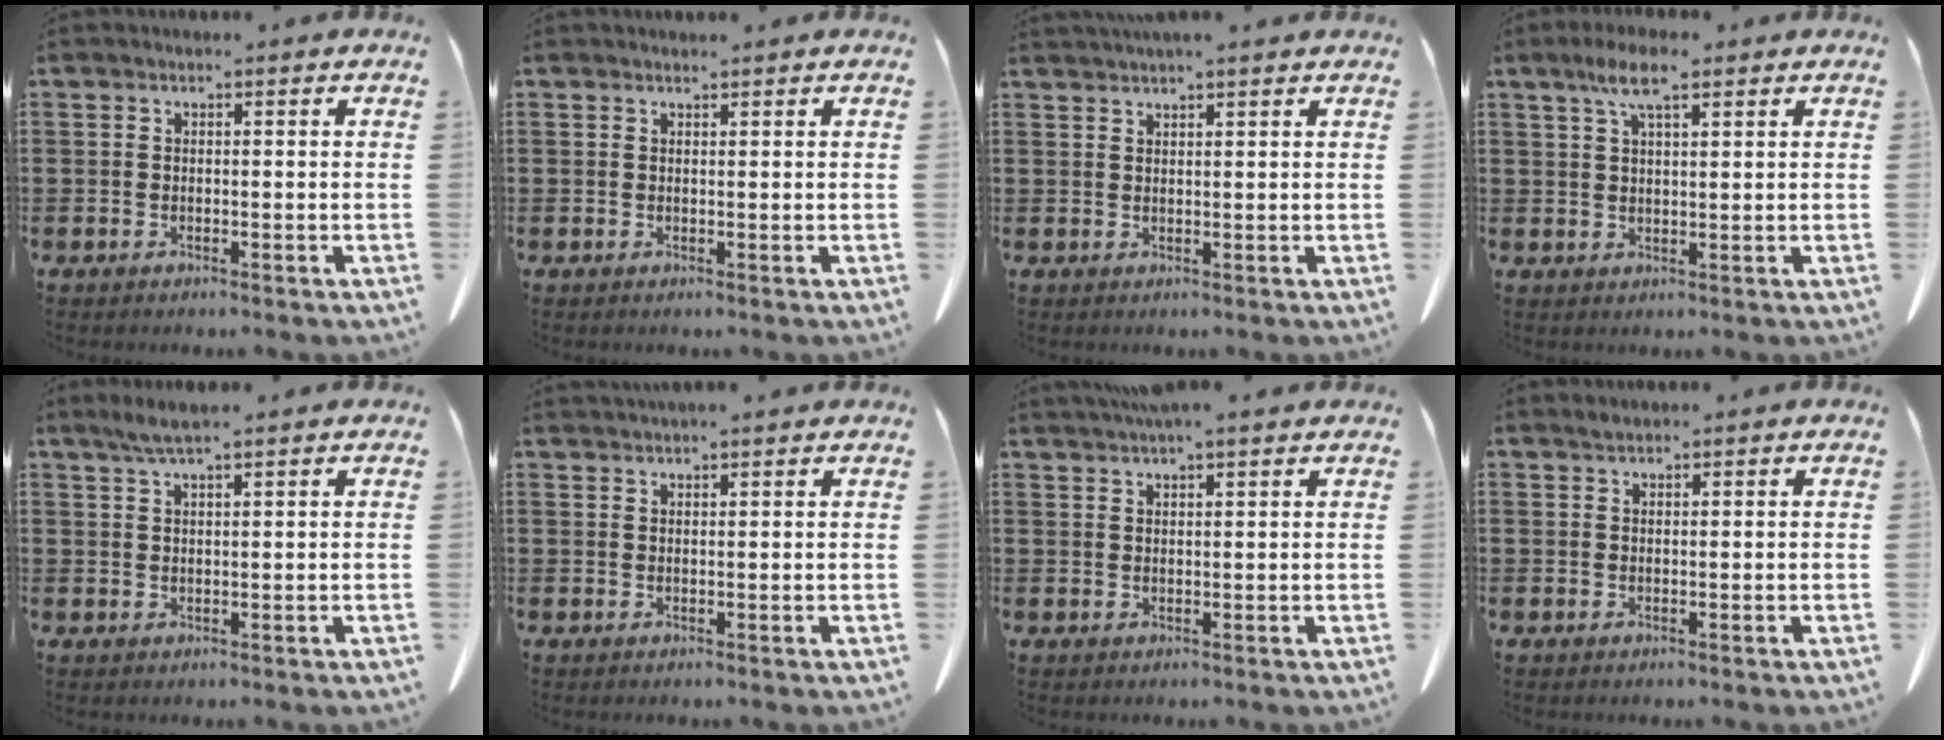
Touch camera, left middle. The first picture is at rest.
{"total": 0.5, "force": [0.5, 0.0, 0.1], "torque": [-0.005, -0.001, 0.011]}
{"total": 1.7, "force": [1.6, 0.0, 0.6], "torque": [-0.015, 0.000, 0.031]}
{"total": 5.6, "force": [3.3, 1.4, 4.3], "torque": [-0.092, 0.008, 0.056]}
{"total": 2.9, "force": [2.1, 0.2, 2.0], "torque": [-0.043, 0.003, 0.037]}
{"total": 1.5, "force": [1.5, -0.1, 0.3], "torque": [-0.008, -0.001, 0.028]}
{"total": 2.6, "force": [2.3, 0.0, 1.2], "torque": [-0.028, 0.000, 0.043]}
{"total": 0.9, "force": [0.8, 0.2, 0.2], "torque": [-0.006, 0.001, 0.016]}